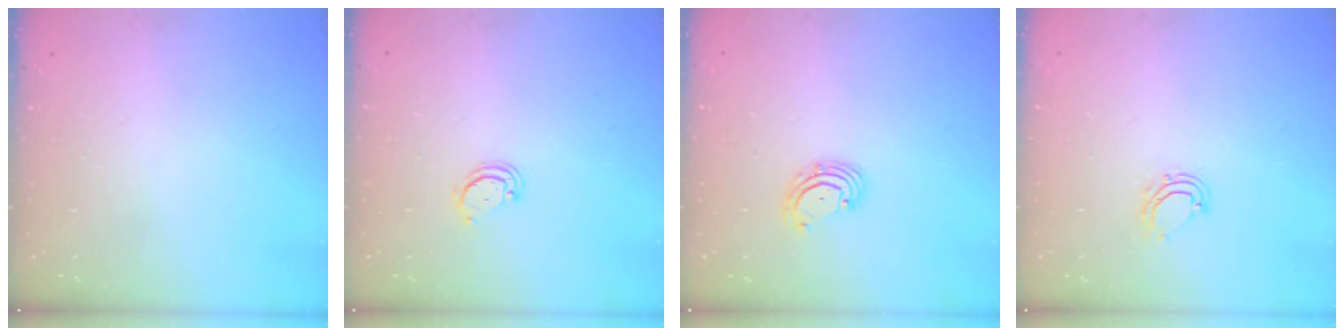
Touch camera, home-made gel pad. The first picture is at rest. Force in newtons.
{"total": 2.9, "press": 2.9, "slide": 0.2}
{"total": 2.7, "press": 2.7, "slide": 0.6}
{"total": 6.3, "press": 6.3, "slide": 0.4}